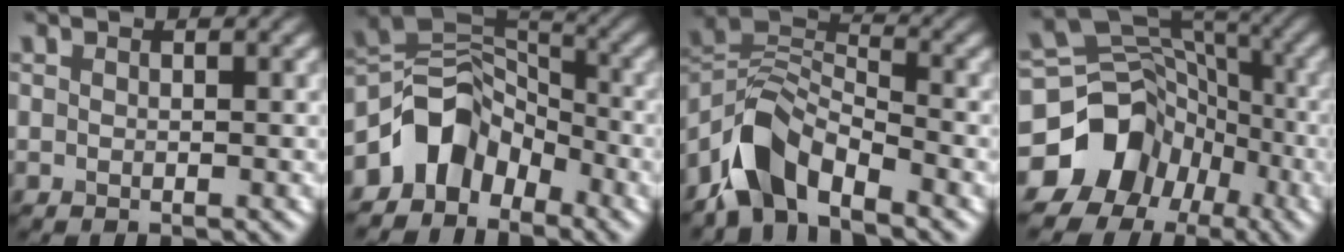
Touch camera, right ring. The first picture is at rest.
{"total": 6.2, "force": [-3.7, 4.2, 2.6], "torque": [-0.019, 0.007, -0.079]}
{"total": 6.1, "force": [-4.5, 2.7, 3.2], "torque": [-0.049, 0.002, -0.098]}
{"total": 11.0, "force": [-5.2, 9.1, 3.4], "torque": [-0.058, 0.004, -0.100]}